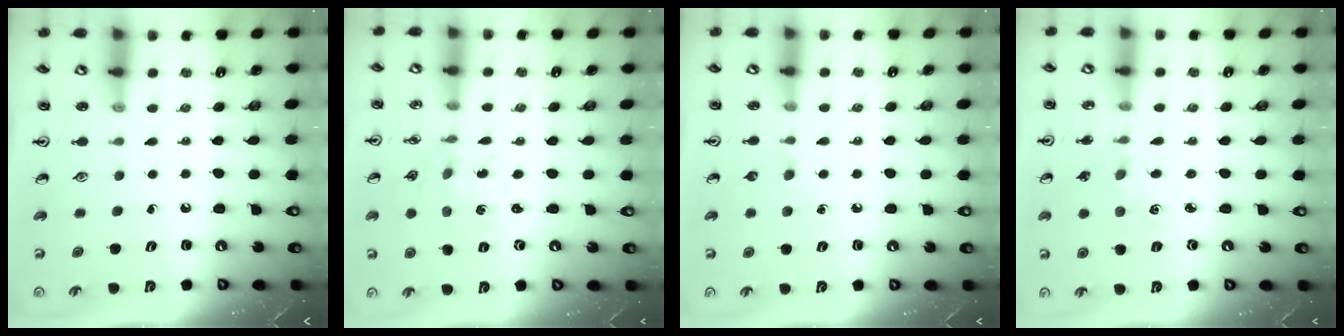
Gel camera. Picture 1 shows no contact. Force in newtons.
{"total": 1.1, "press": 1.0, "slide": 0.4}
{"total": 3.5, "press": 3.4, "slide": 0.6}
{"total": 1.9, "press": 1.9, "slide": 0.3}